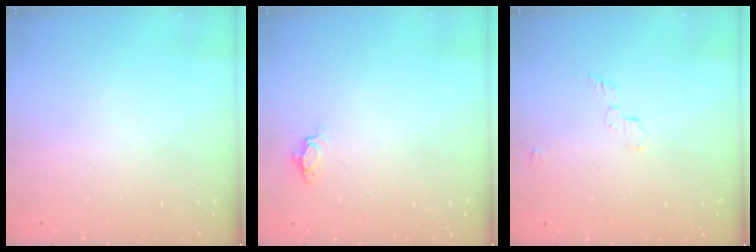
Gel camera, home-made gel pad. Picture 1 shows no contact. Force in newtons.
{"total": 3.8, "press": 3.8, "slide": 0.3}
{"total": 3.4, "press": 3.4, "slide": 0.0}